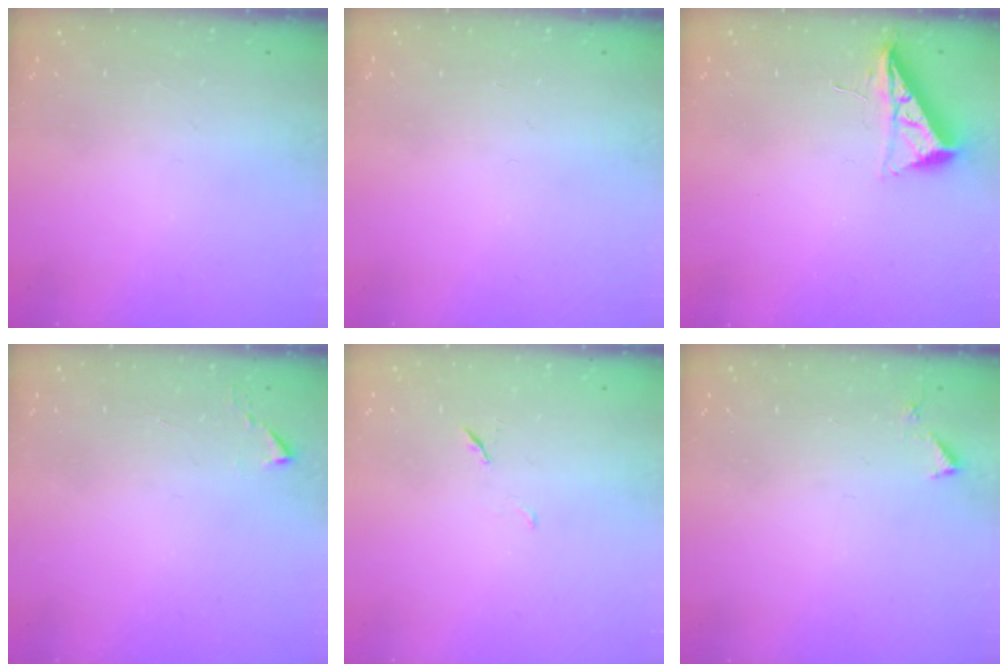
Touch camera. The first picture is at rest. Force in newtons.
{"total": 0.0}
{"total": 7.0, "press": 6.9, "slide": 0.8}
{"total": 1.1, "press": 1.1, "slide": 0.1}
{"total": 3.8, "press": 3.4, "slide": 1.7}
{"total": 3.2, "press": 3.2, "slide": 0.2}